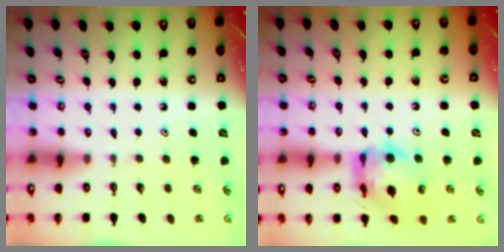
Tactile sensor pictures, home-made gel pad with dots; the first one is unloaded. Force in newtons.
{"total": 13.6, "press": 13.5, "slide": 1.5}